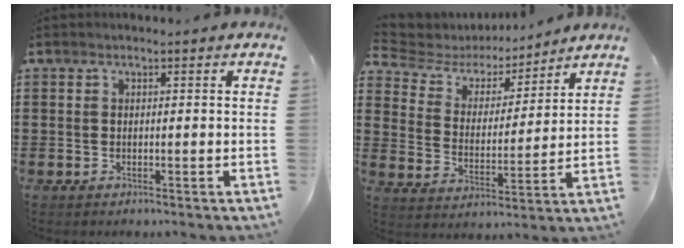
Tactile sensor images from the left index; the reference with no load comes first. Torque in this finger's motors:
{"motor_torque": [1.04, -1.09, 0.07, -0.03]}